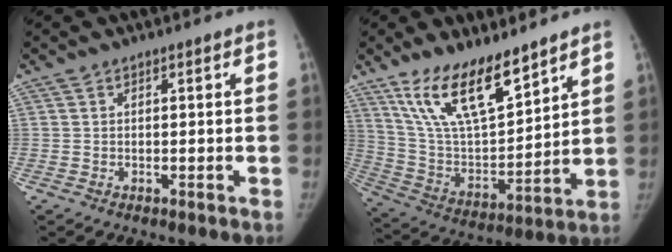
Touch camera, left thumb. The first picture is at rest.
{"total": 17.9, "force": [12.5, 6.5, 11.2], "torque": [-0.164, -0.067, 0.243]}